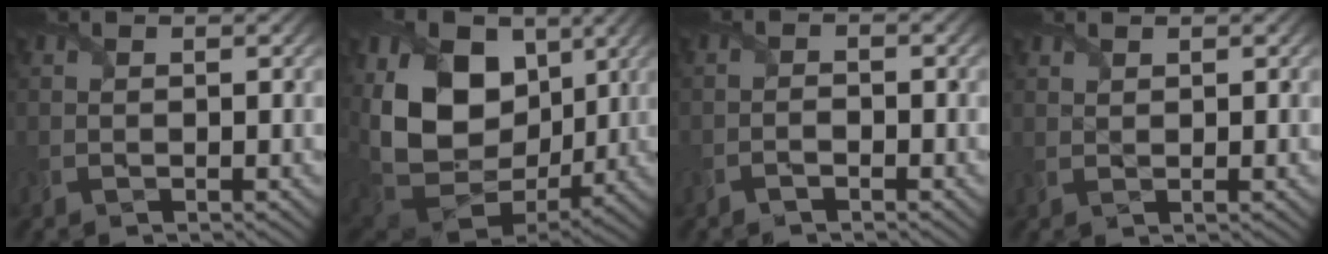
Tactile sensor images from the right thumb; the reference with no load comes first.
{"total": 17.9, "force": [3.8, 12.8, 11.8], "torque": [-0.266, 0.000, 0.080]}
{"total": 1.1, "force": [-0.9, 0.3, 0.6], "torque": [-0.013, 0.002, -0.020]}
{"total": 1.1, "force": [1.0, 0.1, 0.2], "torque": [-0.008, -0.001, 0.024]}